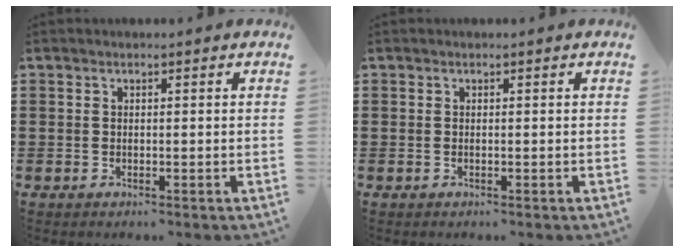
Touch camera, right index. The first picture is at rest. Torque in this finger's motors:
{"motor_torque": [0.00, 2.14, 0.00, 0.00]}